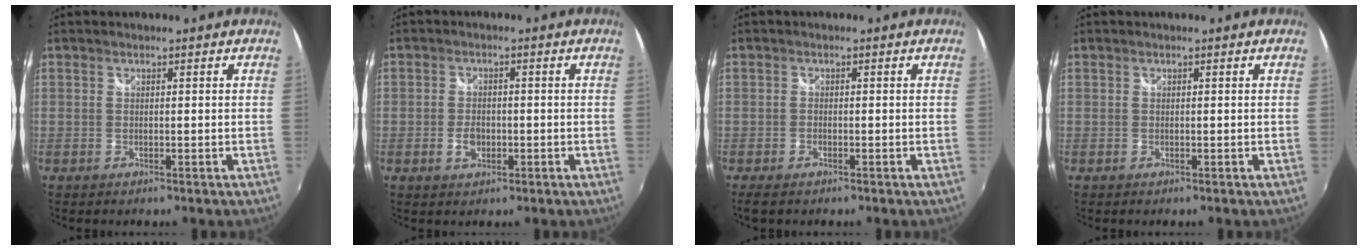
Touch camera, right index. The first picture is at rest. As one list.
[{"total": 3.3, "force": [-1.1, 2.3, 2.1], "torque": [-0.041, -0.002, -0.017]}, {"total": 2.7, "force": [-2.0, 1.2, 1.4], "torque": [-0.035, -0.010, -0.037]}, {"total": 0.0}]